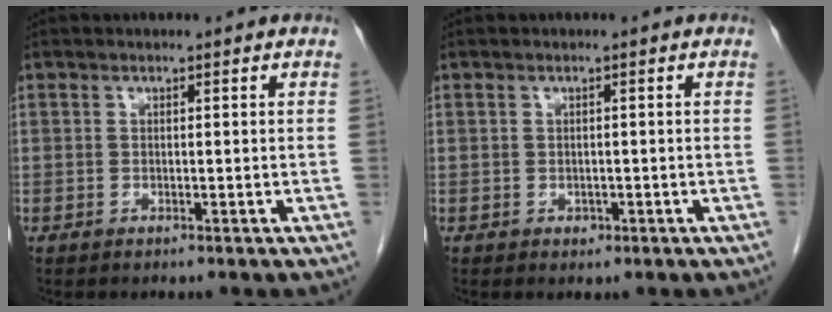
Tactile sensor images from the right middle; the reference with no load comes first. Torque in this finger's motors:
{"motor_torque": [0.32, 0.01, 0.13, 0.02]}